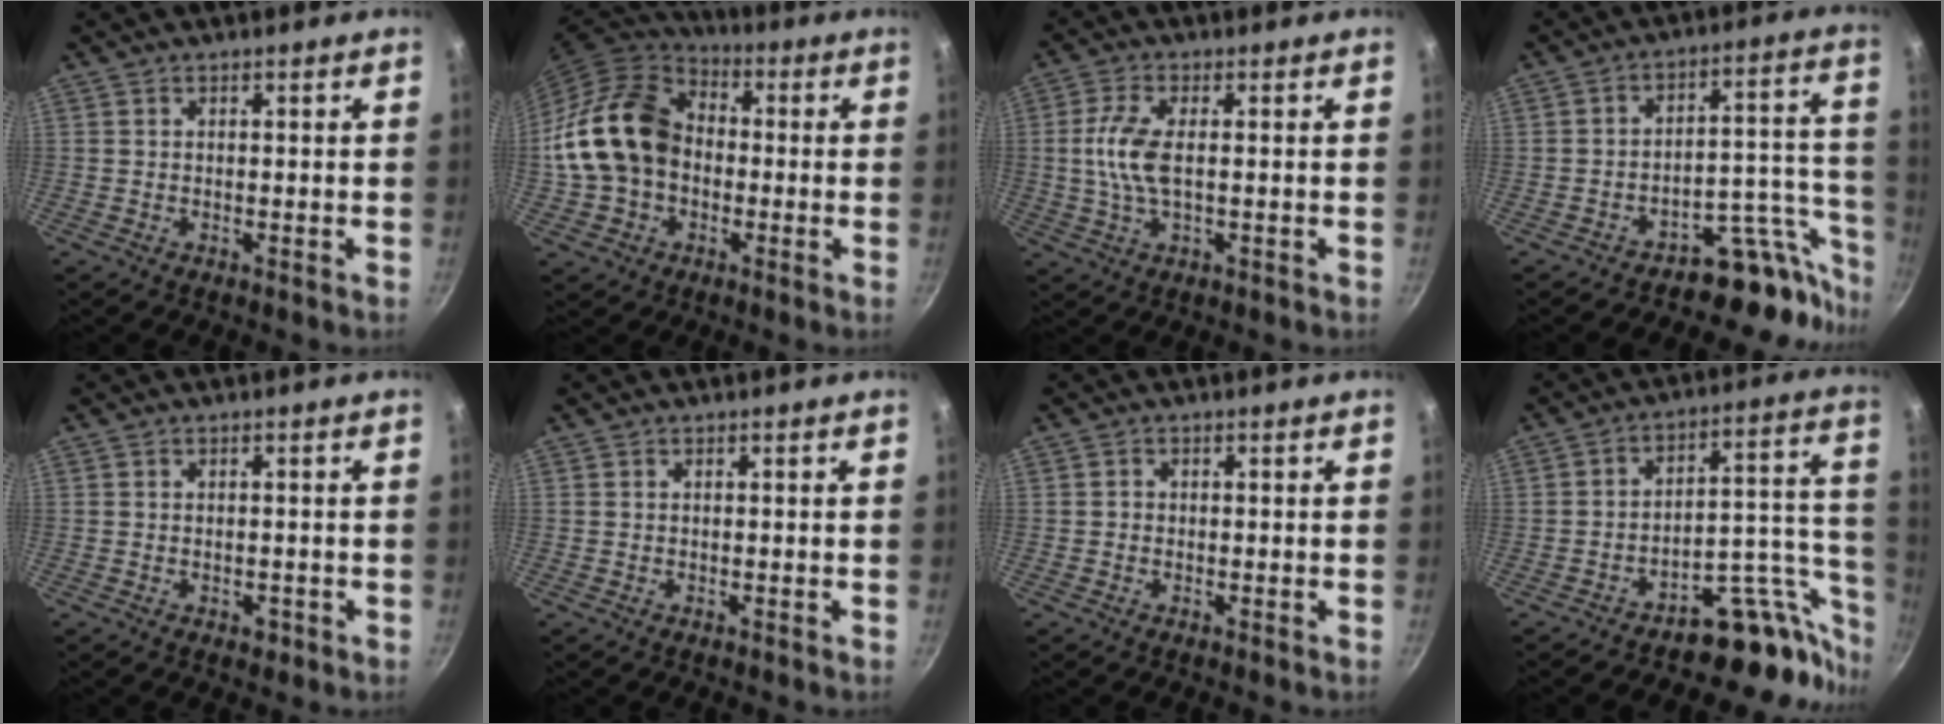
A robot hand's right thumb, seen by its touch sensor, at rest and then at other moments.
{"total": 18.0, "force": [-1.0, 13.8, 11.4], "torque": [-0.196, 0.041, -0.027]}
{"total": 7.3, "force": [0.2, 3.0, 6.7], "torque": [-0.147, 0.004, 0.000]}
{"total": 13.3, "force": [-10.3, 7.0, 4.7], "torque": [0.028, 0.114, -0.153]}
{"total": 1.8, "force": [-0.7, 1.1, 1.1], "torque": [-0.015, 0.003, -0.007]}
{"total": 0.0}
{"total": 0.7, "force": [-0.2, 0.6, 0.1], "torque": [0.001, 0.001, -0.006]}
{"total": 16.8, "force": [-11.4, 9.0, 8.4], "torque": [-0.023, 0.102, -0.168]}